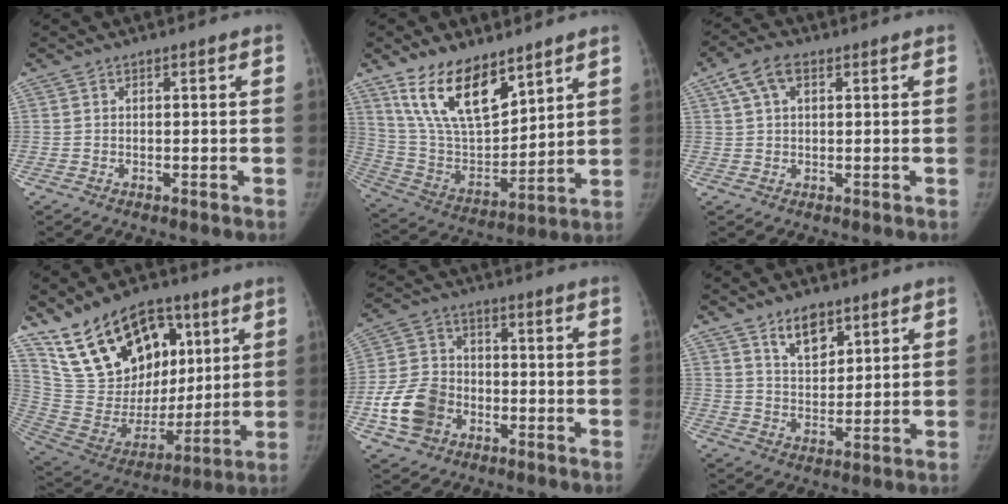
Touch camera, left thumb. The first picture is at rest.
{"total": 17.3, "force": [11.3, 7.9, 10.4], "torque": [-0.148, -0.062, 0.228]}
{"total": 5.7, "force": [2.5, 3.3, 4.0], "torque": [-0.079, 0.015, 0.048]}
{"total": 24.2, "force": [12.4, 14.9, 14.5], "torque": [-0.217, -0.030, 0.234]}
{"total": 11.4, "force": [-4.2, 8.9, 5.8], "torque": [-0.098, 0.020, -0.078]}
{"total": 7.5, "force": [4.8, 4.0, 4.1], "torque": [-0.045, -0.036, 0.088]}